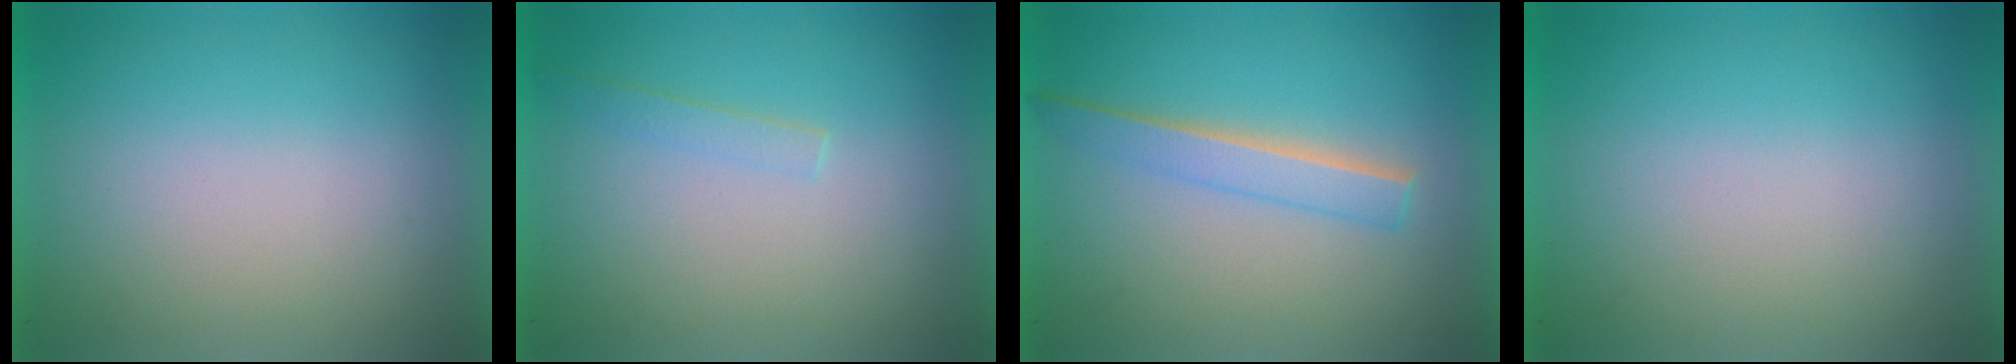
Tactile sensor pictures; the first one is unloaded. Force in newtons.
{"total": 1.1}
{"total": 2.3}
{"total": 0.0}